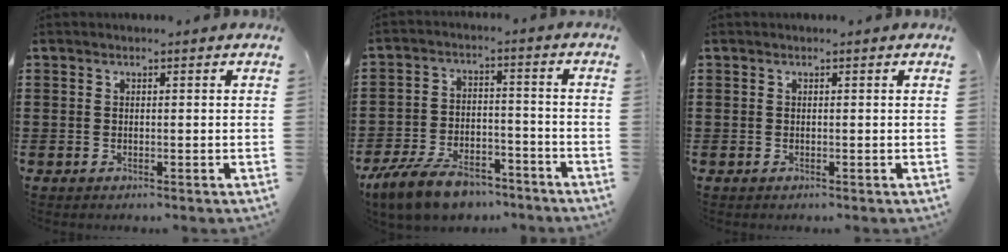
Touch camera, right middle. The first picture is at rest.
{"total": 9.2, "force": [-7.6, 2.9, 4.1], "torque": [-0.080, 0.022, -0.145]}
{"total": 0.0}